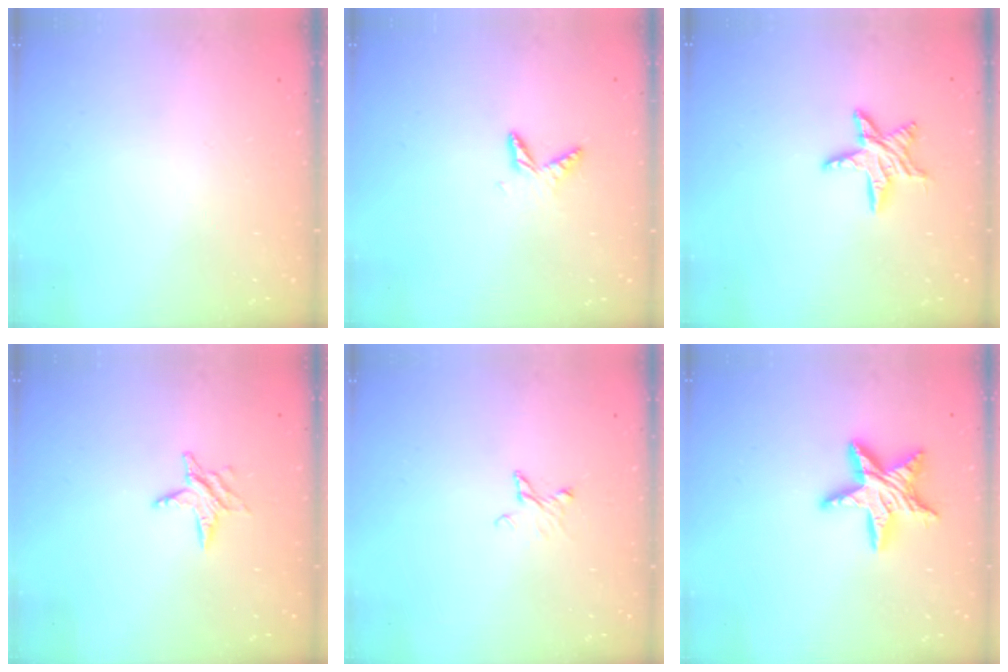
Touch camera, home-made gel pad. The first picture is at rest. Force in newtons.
{"total": 5.4, "press": 5.3, "slide": 0.5}
{"total": 9.4, "press": 9.4, "slide": 0.7}
{"total": 5.8, "press": 5.8, "slide": 0.5}
{"total": 3.6, "press": 3.6, "slide": 0.3}
{"total": 13.9, "press": 13.9, "slide": 1.0}